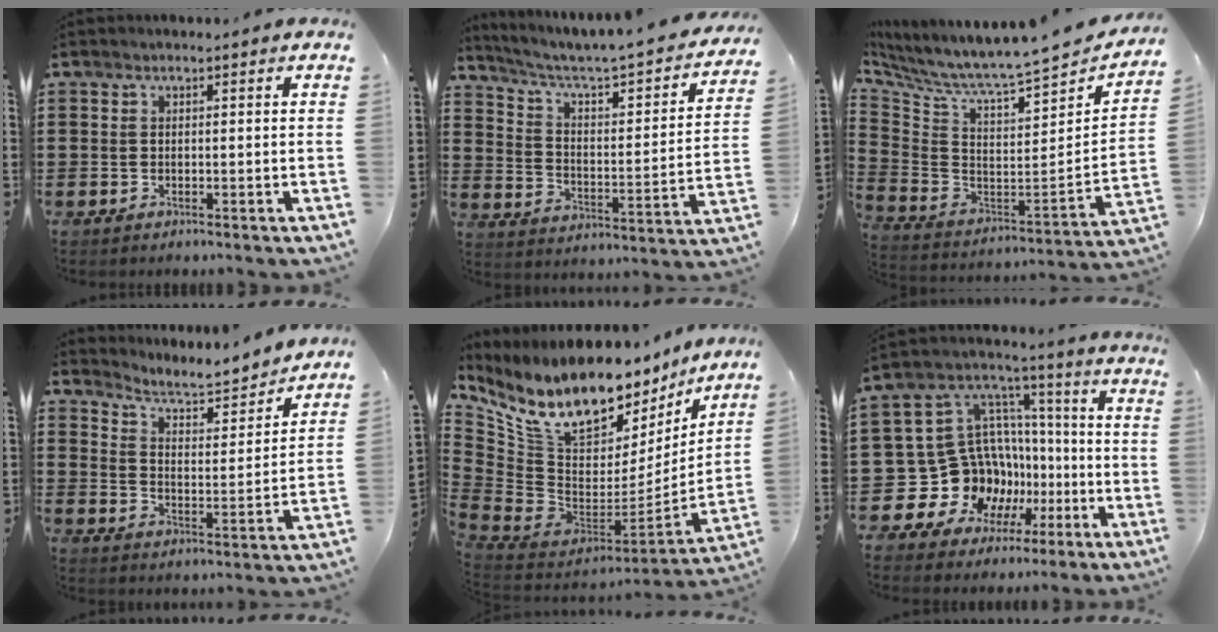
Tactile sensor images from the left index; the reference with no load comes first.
{"total": 3.3, "force": [2.4, 0.7, 2.1], "torque": [-0.059, -0.035, 0.027]}
{"total": 6.2, "force": [5.3, -0.2, 3.2], "torque": [-0.088, -0.063, 0.074]}
{"total": 4.5, "force": [4.2, 0.6, 1.5], "torque": [-0.046, -0.034, 0.062]}
{"total": 14.0, "force": [10.5, 6.1, 6.8], "torque": [-0.161, -0.086, 0.187]}
{"total": 15.8, "force": [-4.1, 14.3, 5.4], "torque": [-0.162, -0.022, -0.032]}